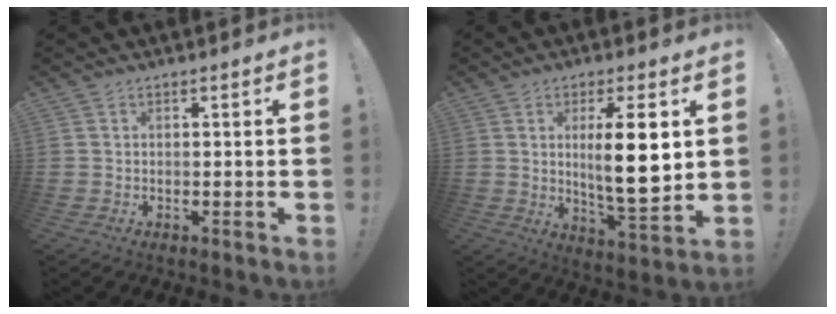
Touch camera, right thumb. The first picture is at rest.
{"total": 13.9, "force": [2.5, 3.1, 13.3], "torque": [-0.219, -0.021, 0.029]}